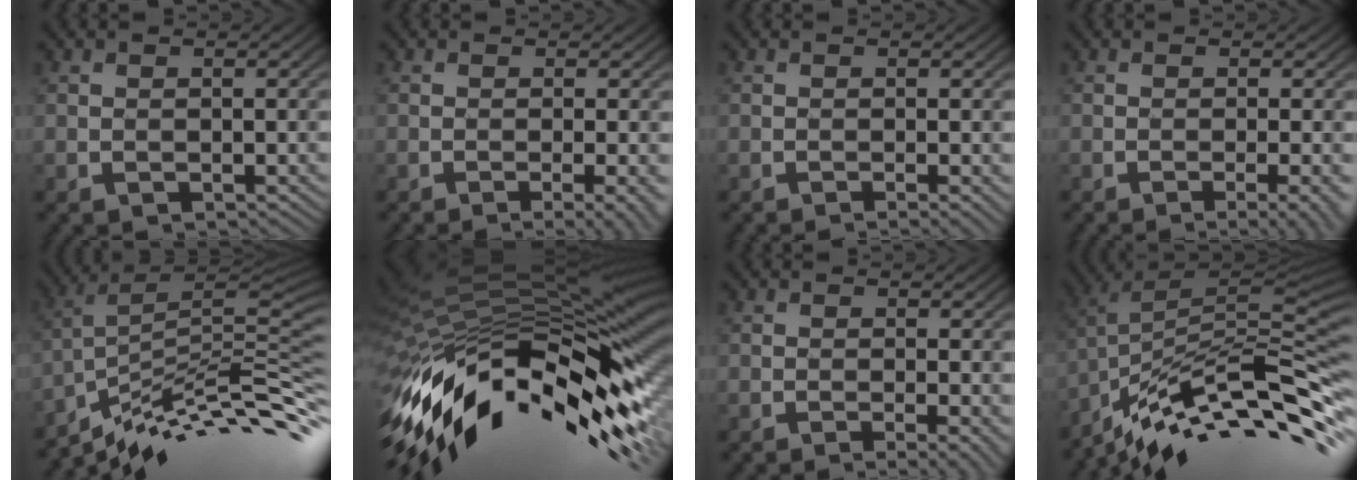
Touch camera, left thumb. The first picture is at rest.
{"total": 3.9, "force": [-1.7, 0.7, 3.4], "torque": [-0.041, 0.007, -0.029]}
{"total": 2.0, "force": [-1.0, 0.2, 1.7], "torque": [-0.022, 0.002, -0.017]}
{"total": 4.8, "force": [-2.2, 1.0, 4.1], "torque": [-0.049, 0.007, -0.033]}
{"total": 11.7, "force": [-6.4, 2.7, 9.4], "torque": [-0.180, 0.013, -0.106]}
{"total": 18.1, "force": [-5.7, 6.9, 15.8], "torque": [-0.317, -0.018, -0.102]}
{"total": 2.8, "force": [-1.2, 0.4, 2.5], "torque": [-0.031, 0.002, -0.021]}
{"total": 12.9, "force": [-7.6, 2.9, 10.0], "torque": [-0.204, 0.015, -0.127]}